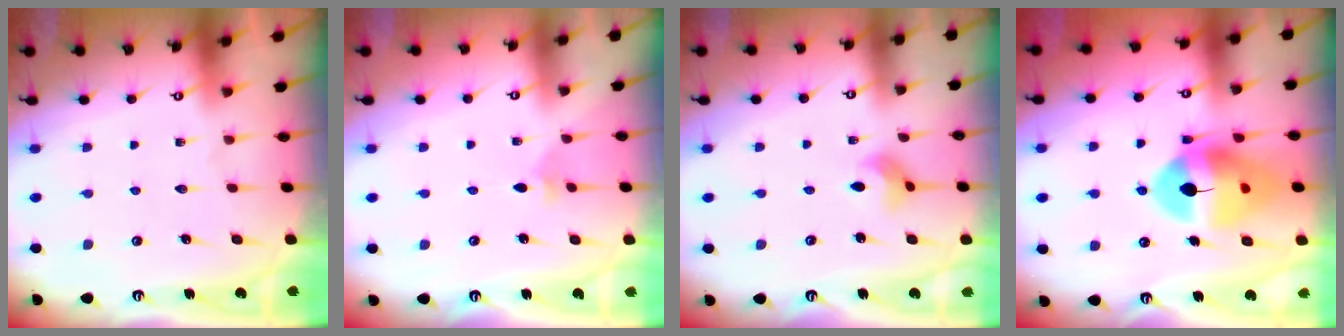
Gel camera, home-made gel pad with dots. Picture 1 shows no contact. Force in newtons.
{"total": 2.3, "press": 2.3, "slide": 0.6}
{"total": 4.2, "press": 4.1, "slide": 0.8}
{"total": 15.2, "press": 15.0, "slide": 2.0}